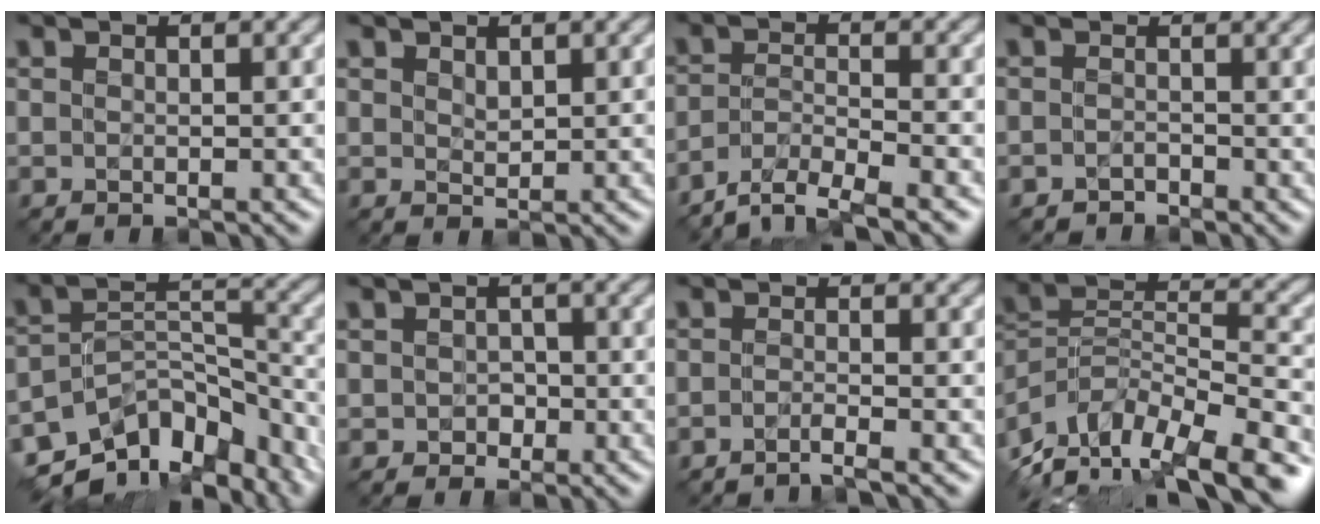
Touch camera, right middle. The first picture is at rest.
{"total": 0.8, "force": [0.6, 0.4, 0.4], "torque": [-0.013, -0.003, 0.018]}
{"total": 4.3, "force": [-3.8, 0.6, 1.9], "torque": [-0.034, -0.005, -0.076]}
{"total": 1.0, "force": [-1.0, 0.4, -0.1], "torque": [0.001, 0.000, -0.017]}
{"total": 12.0, "force": [-9.7, 5.8, 4.0], "torque": [-0.059, 0.009, -0.139]}
{"total": 1.2, "force": [-0.4, 1.1, 0.3], "torque": [-0.006, -0.005, -0.006]}
{"total": 1.5, "force": [-1.3, 0.1, 0.8], "torque": [-0.006, -0.006, -0.034]}
{"total": 13.5, "force": [-10.6, 4.9, 6.7], "torque": [-0.126, 0.012, -0.170]}